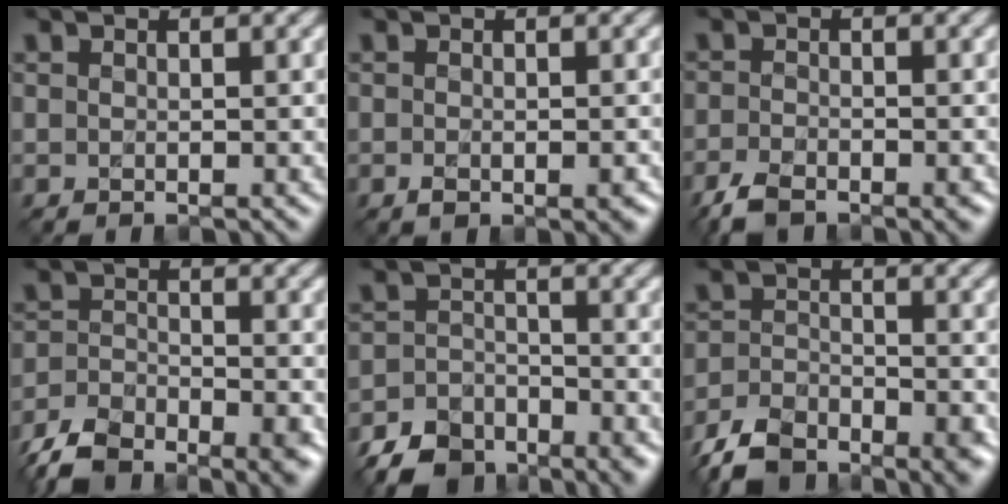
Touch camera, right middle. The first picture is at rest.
{"total": 2.2, "force": [-1.0, 1.0, 1.7], "torque": [-0.027, -0.004, -0.013]}
{"total": 4.5, "force": [-3.3, 1.7, 2.5], "torque": [-0.042, -0.008, -0.065]}
{"total": 8.1, "force": [-6.5, 3.0, 3.9], "torque": [-0.065, -0.021, -0.113]}
{"total": 6.4, "force": [-5.3, 2.9, 2.0], "torque": [-0.031, -0.016, -0.087]}
{"total": 7.8, "force": [-6.2, 3.1, 3.4], "torque": [-0.055, -0.020, -0.108]}